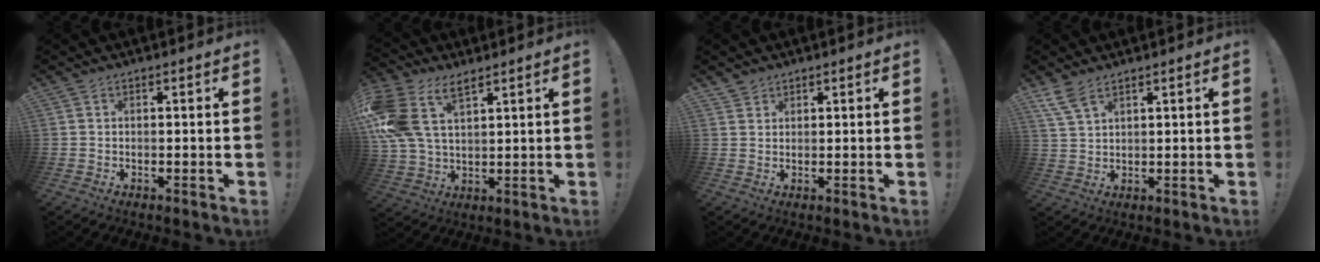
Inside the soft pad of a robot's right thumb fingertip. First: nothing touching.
{"total": 14.1, "force": [7.2, 8.2, 8.9], "torque": [-0.210, -0.024, 0.140]}
{"total": 1.9, "force": [1.6, 0.8, 0.0], "torque": [-0.001, -0.010, 0.032]}
{"total": 5.6, "force": [4.0, 2.0, 3.3], "torque": [-0.065, -0.016, 0.077]}